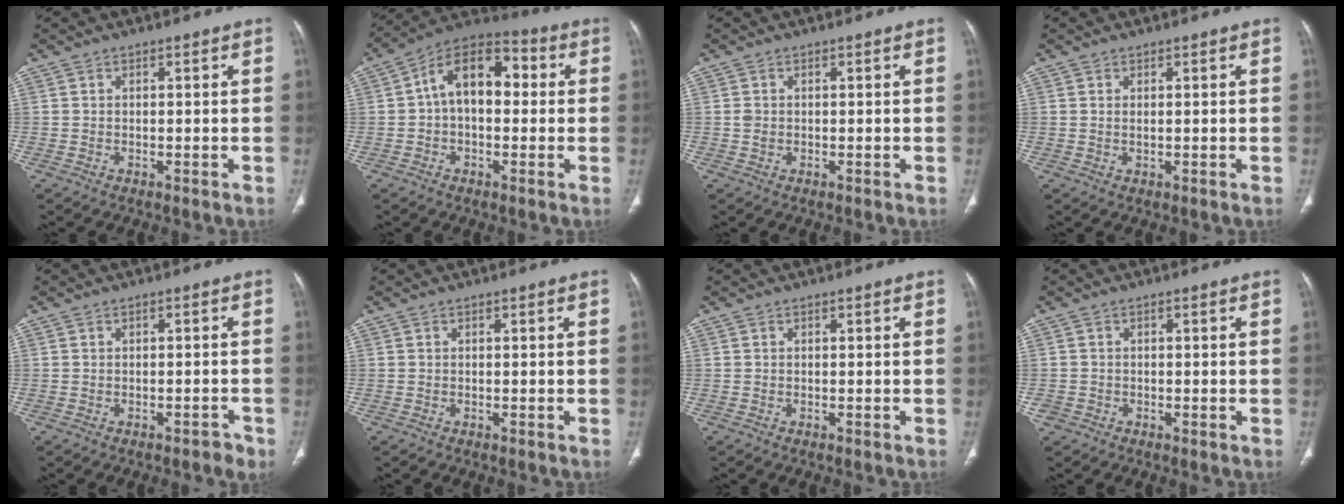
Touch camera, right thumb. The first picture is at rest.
{"total": 12.9, "force": [1.2, 8.0, 10.1], "torque": [-0.139, 0.040, 0.005]}
{"total": 1.0, "force": [0.0, 0.8, 0.6], "torque": [-0.013, 0.000, 0.001]}
{"total": 0.6, "force": [0.2, 0.2, 0.5], "torque": [-0.013, -0.003, 0.006]}
{"total": 2.0, "force": [-1.5, 1.0, 1.0], "torque": [-0.012, 0.013, -0.014]}
{"total": 0.0}
{"total": 0.0}
{"total": 1.4, "force": [-0.6, 1.3, 0.3], "torque": [-0.002, 0.003, -0.013]}